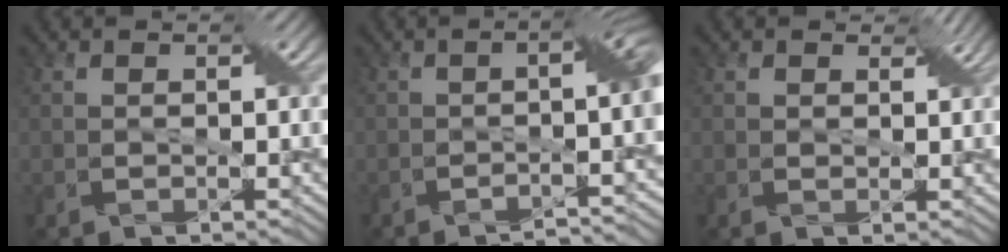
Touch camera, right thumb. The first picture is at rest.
{"total": 9.7, "force": [-3.1, 2.7, 8.8], "torque": [-0.070, 0.006, -0.059]}
{"total": 1.6, "force": [1.1, 1.0, 0.7], "torque": [-0.014, -0.003, 0.020]}